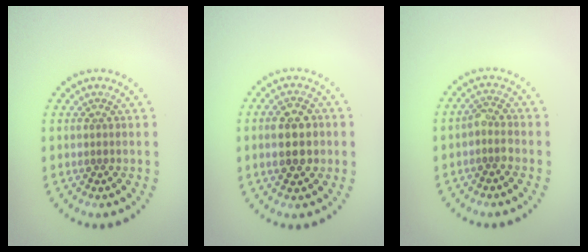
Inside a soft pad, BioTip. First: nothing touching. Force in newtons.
{"total": 4.5, "press": 4.5, "slide": 0.0}
{"total": 1.6, "press": 1.4, "slide": 0.8}